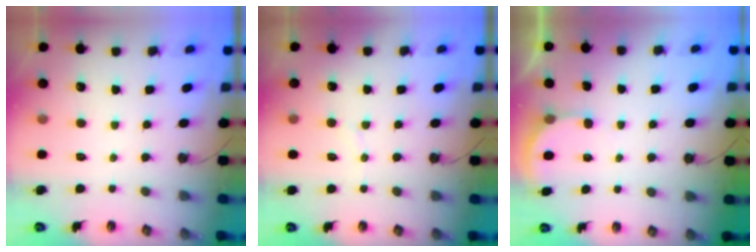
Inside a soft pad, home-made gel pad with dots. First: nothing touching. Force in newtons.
{"total": 3.4, "press": 3.4, "slide": 0.2}
{"total": 2.6, "press": 2.6, "slide": 0.0}